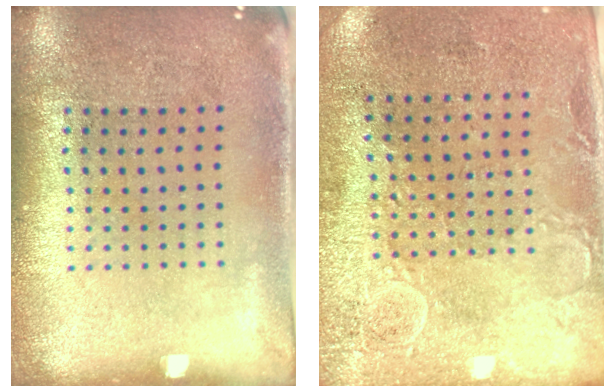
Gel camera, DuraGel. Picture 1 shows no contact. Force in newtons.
{"total": 2.9, "press": 2.5, "slide": 1.5}